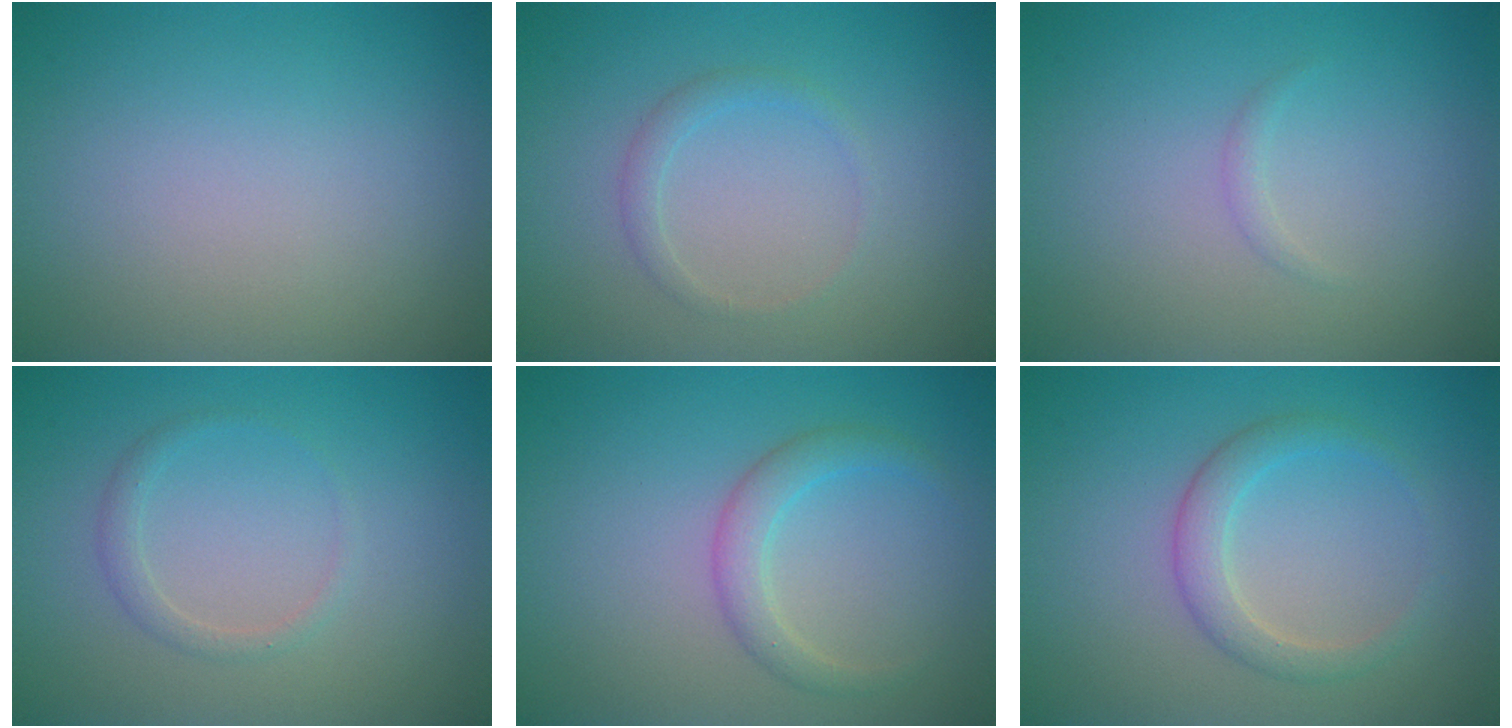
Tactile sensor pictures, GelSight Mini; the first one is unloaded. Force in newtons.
{"total": 1.3, "press": 1.3, "slide": 0.0}
{"total": 0.6, "press": 0.6, "slide": 0.0}
{"total": 1.2, "press": 1.2, "slide": 0.2}
{"total": 2.2, "press": 2.2, "slide": 0.1}
{"total": 2.4, "press": 2.4, "slide": 0.1}